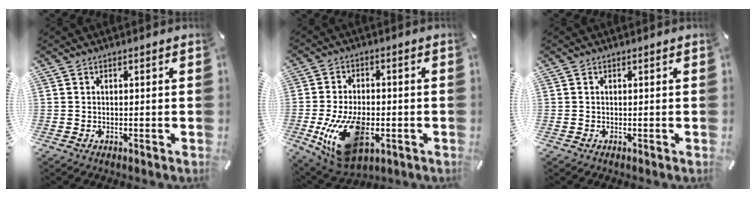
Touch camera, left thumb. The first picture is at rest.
{"total": 16.8, "force": [-4.5, 10.1, 12.6], "torque": [-0.245, -0.003, -0.070]}
{"total": 0.0}